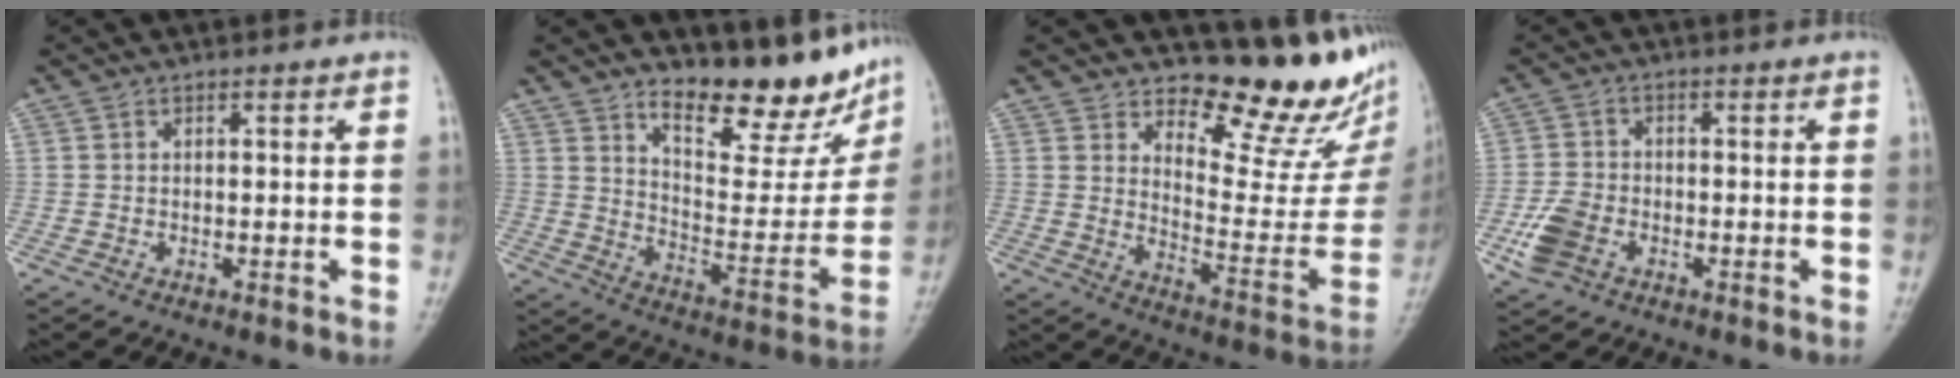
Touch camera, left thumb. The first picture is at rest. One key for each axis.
{"total": 16.6, "fx": 13.0, "fy": 5.7, "fz": 8.6, "tx": -0.070, "ty": -0.098, "tz": 0.198}
{"total": 15.4, "fx": 12.4, "fy": 4.7, "fz": 7.9, "tx": -0.058, "ty": -0.117, "tz": 0.177}
{"total": 6.4, "fx": -2.8, "fy": 4.4, "fz": 3.8, "tx": -0.083, "ty": 0.010, "tz": -0.053}